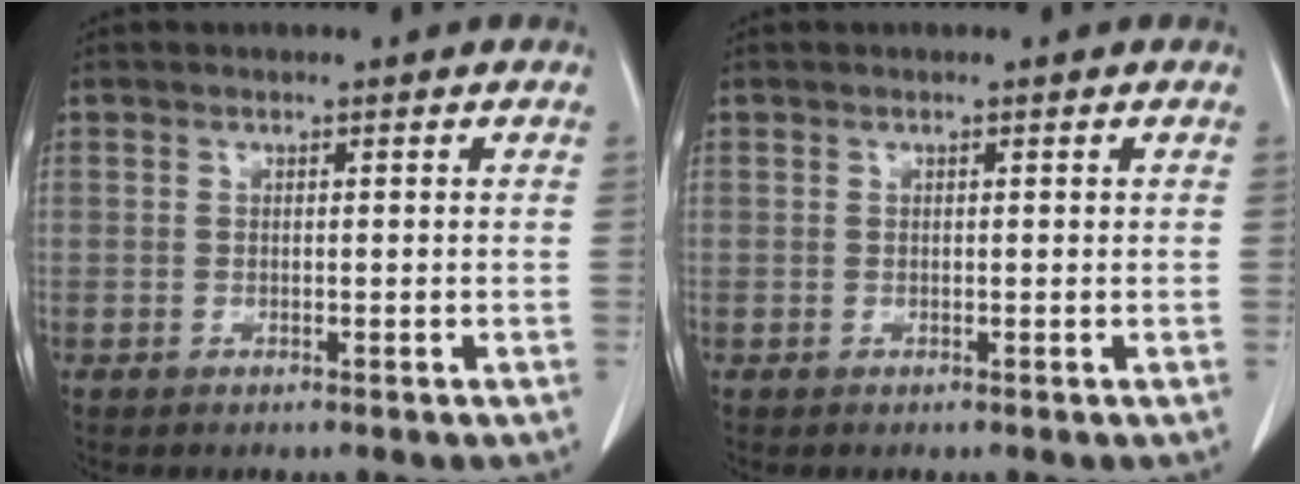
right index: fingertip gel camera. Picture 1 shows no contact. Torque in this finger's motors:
{"motor_torque": [-0.02, 0.07, 0.03, 0.01]}